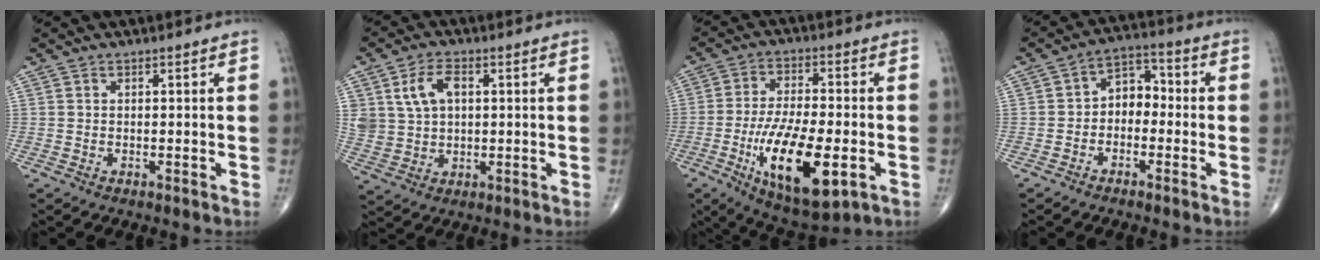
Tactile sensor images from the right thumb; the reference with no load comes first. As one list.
[{"total": 8.2, "force": [2.5, 5.5, 5.7], "torque": [-0.099, 0.000, 0.054]}, {"total": 15.4, "force": [-4.7, 5.7, 13.5], "torque": [-0.230, -0.004, -0.067]}, {"total": 6.3, "force": [-1.1, 4.6, 4.2], "torque": [-0.040, 0.034, -0.035]}]